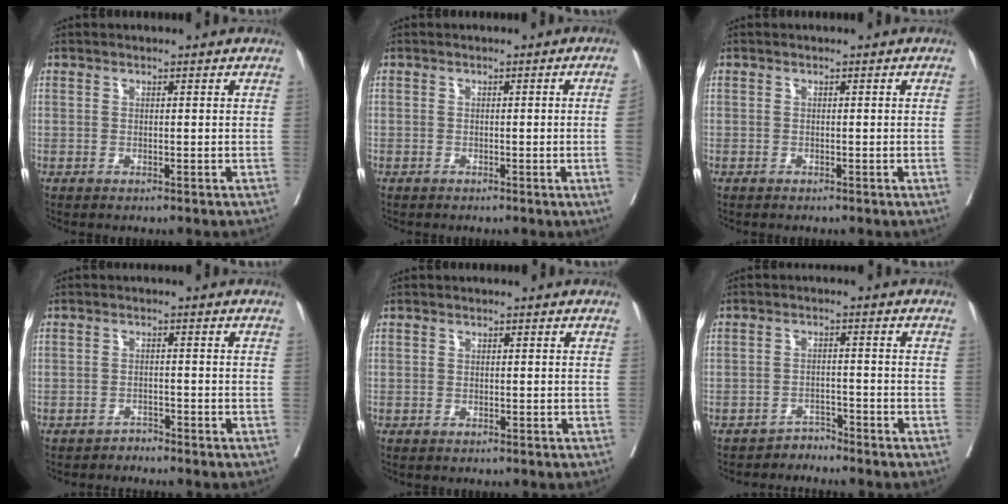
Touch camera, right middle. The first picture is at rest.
{"total": 2.3, "force": [-0.3, -0.8, 2.1], "torque": [-0.023, -0.003, -0.003]}
{"total": 0.0}
{"total": 1.3, "force": [-1.2, 0.1, -0.3], "torque": [0.010, -0.004, -0.021]}
{"total": 0.0}
{"total": 2.1, "force": [-2.0, 0.1, -0.7], "torque": [0.019, -0.008, -0.034]}